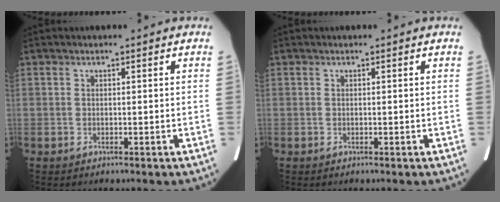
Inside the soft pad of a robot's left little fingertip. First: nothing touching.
{"total": 0.0}